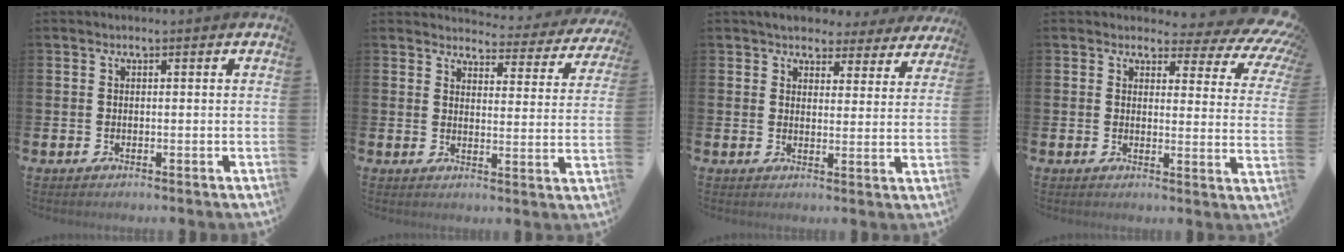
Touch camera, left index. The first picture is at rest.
{"total": 3.1, "force": [3.0, 0.8, 0.4], "torque": [-0.012, -0.032, 0.044]}
{"total": 4.4, "force": [4.0, 1.7, 0.4], "torque": [-0.017, -0.024, 0.068]}
{"total": 3.7, "force": [2.8, 1.9, 1.5], "torque": [-0.020, -0.036, 0.037]}